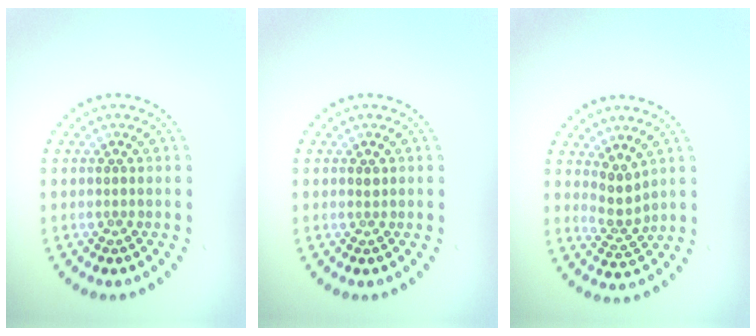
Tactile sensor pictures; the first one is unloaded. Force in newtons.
{"total": 0.5, "press": 0.3, "slide": 0.4}
{"total": 2.3, "press": 1.7, "slide": 1.5}